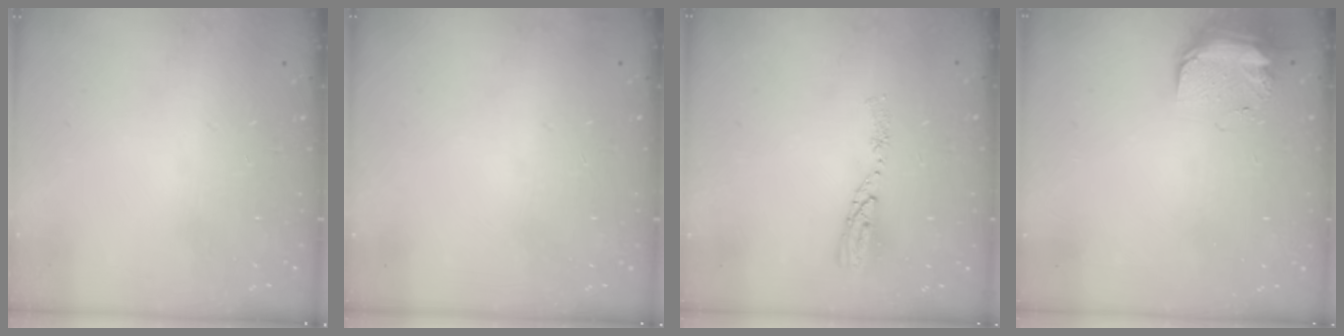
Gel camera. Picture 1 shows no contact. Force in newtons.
{"total": 2.8, "press": 2.3, "slide": 1.7}
{"total": 6.3, "press": 6.3, "slide": 0.5}
{"total": 8.8, "press": 8.7, "slide": 1.5}